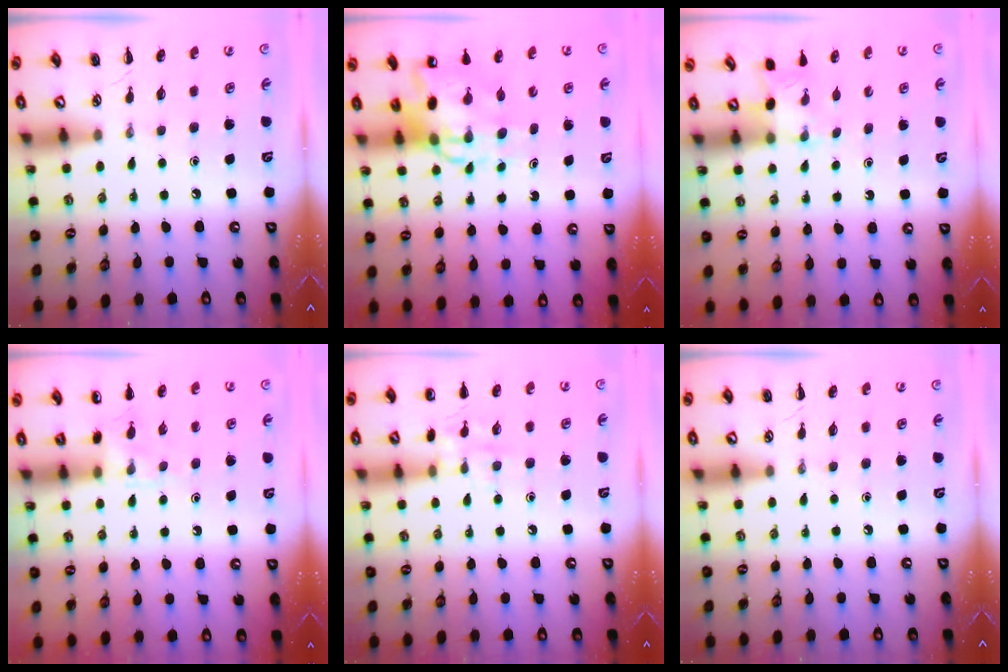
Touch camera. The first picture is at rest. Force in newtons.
{"total": 10.0, "press": 9.6, "slide": 2.6}
{"total": 2.6, "press": 2.5, "slide": 0.9}
{"total": 5.3, "press": 4.9, "slide": 2.1}
{"total": 7.8, "press": 7.8, "slide": 0.7}
{"total": 0.0}